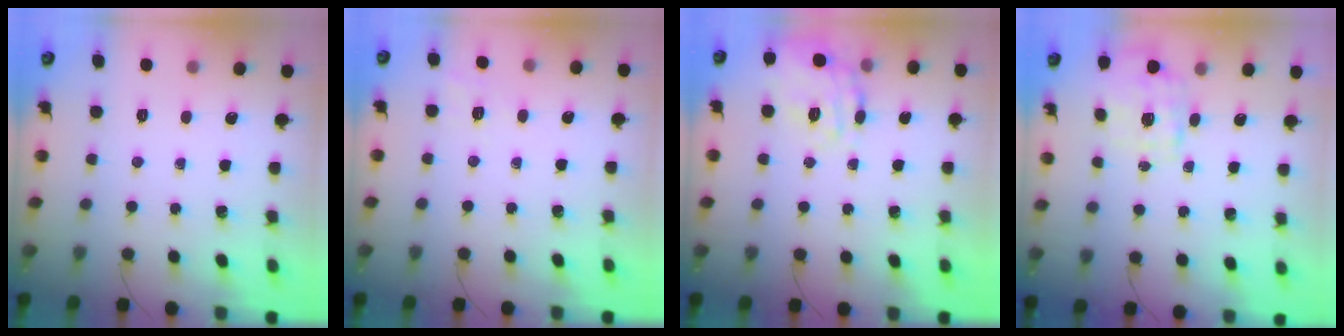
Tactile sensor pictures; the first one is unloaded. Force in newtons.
{"total": 1.9, "press": 0.0, "slide": 1.9}
{"total": 18.5, "press": 18.5, "slide": 0.6}
{"total": 1.8, "press": 1.7, "slide": 0.6}